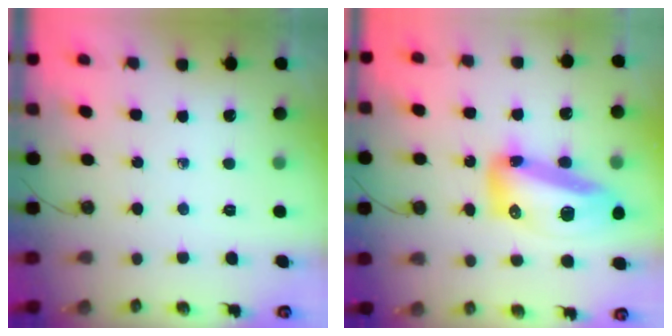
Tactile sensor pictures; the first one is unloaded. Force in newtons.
{"total": 18.3, "press": 18.3, "slide": 1.5}